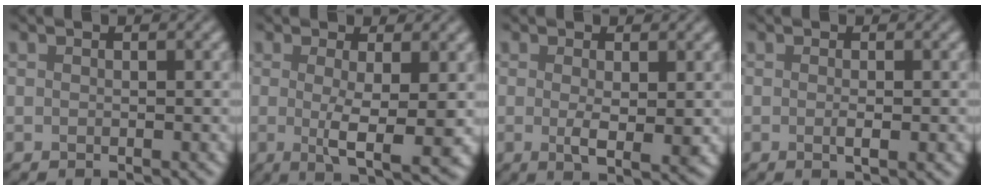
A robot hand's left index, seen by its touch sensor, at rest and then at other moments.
{"total": 5.1, "force": [-0.3, 1.0, 5.0], "torque": [-0.084, -0.012, -0.003]}
{"total": 2.9, "force": [0.0, 0.7, 2.9], "torque": [-0.049, -0.008, 0.001]}
{"total": 1.6, "force": [-0.2, 0.3, 1.5], "torque": [-0.024, -0.004, -0.005]}